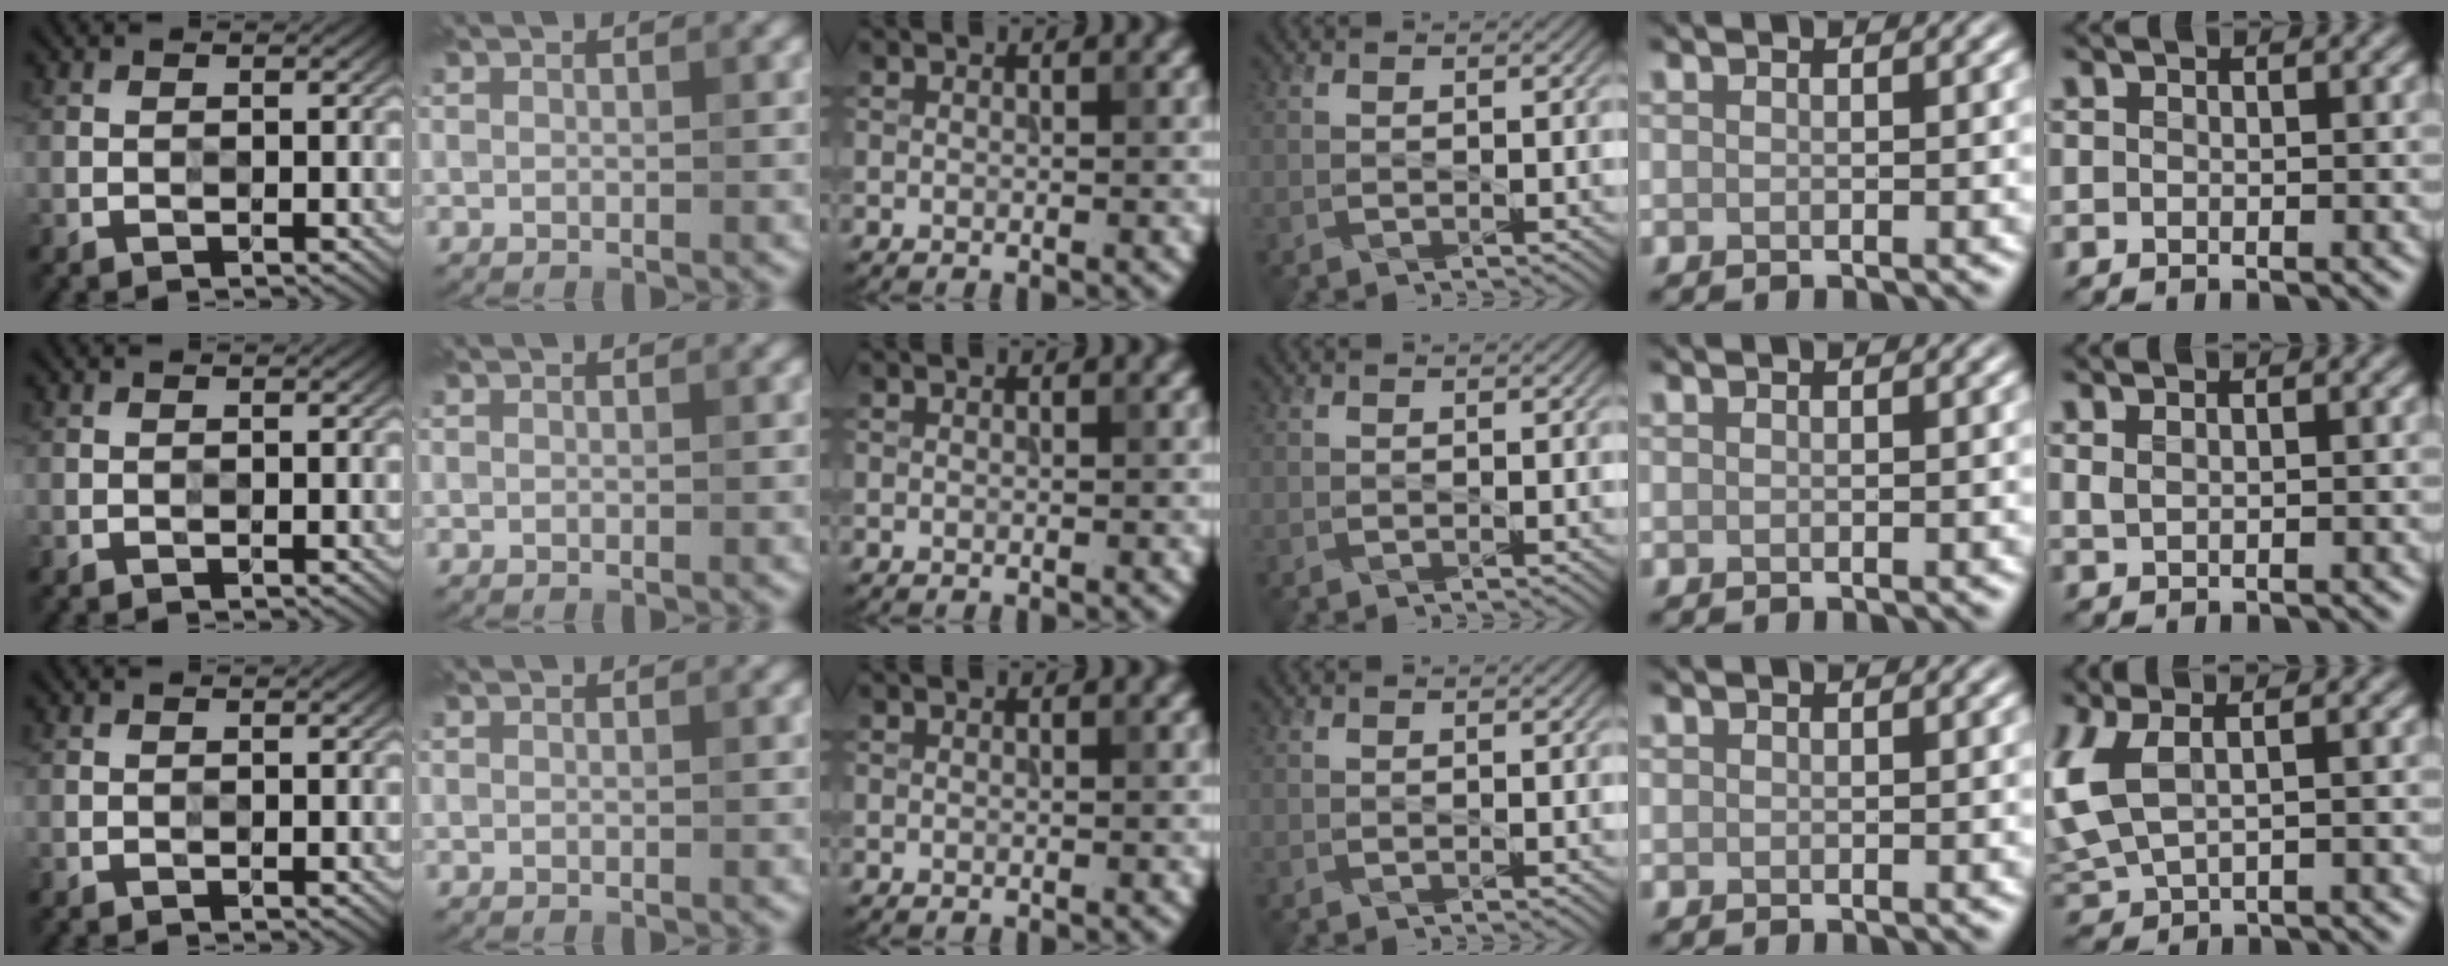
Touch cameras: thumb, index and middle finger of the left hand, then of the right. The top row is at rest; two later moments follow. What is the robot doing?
{"motion": "press", "object": "sticky note"}